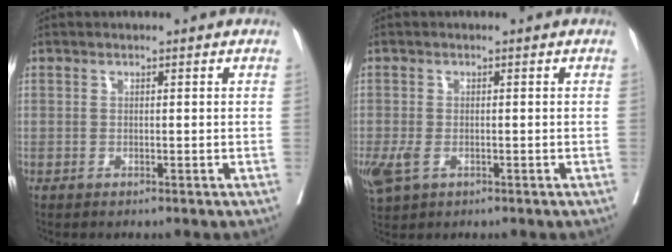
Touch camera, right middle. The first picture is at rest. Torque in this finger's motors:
{"motor_torque": [0.74, -0.23, 0.08, 0.03]}